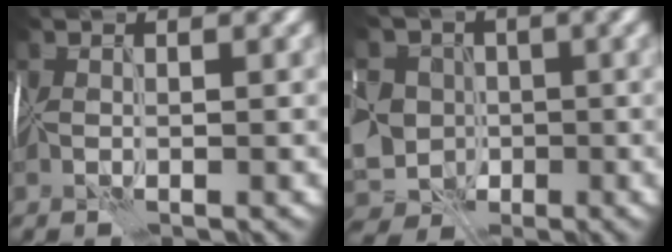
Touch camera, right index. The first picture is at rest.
{"total": 8.6, "force": [-2.5, 7.7, 3.0], "torque": [-0.046, -0.006, -0.058]}